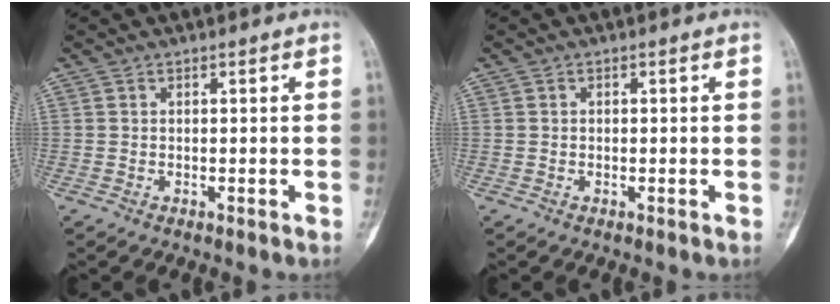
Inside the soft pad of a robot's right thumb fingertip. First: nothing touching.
{"total": 0.0}